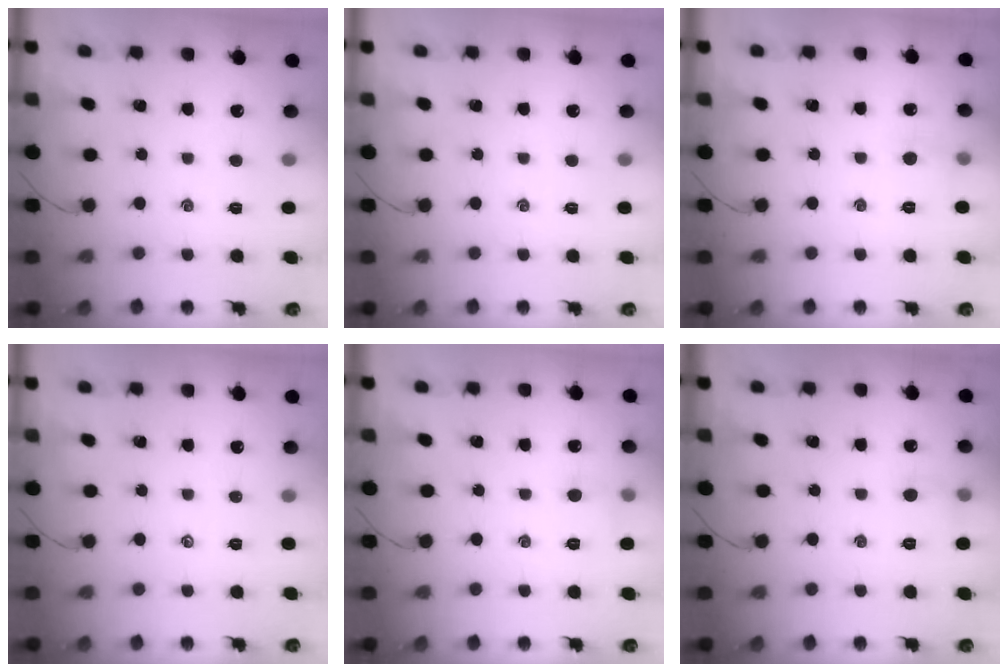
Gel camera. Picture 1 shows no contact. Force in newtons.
{"total": 0.0}
{"total": 3.7, "press": 3.5, "slide": 1.3}
{"total": 0.0}
{"total": 5.4, "press": 5.1, "slide": 1.8}
{"total": 4.5, "press": 4.3, "slide": 1.4}